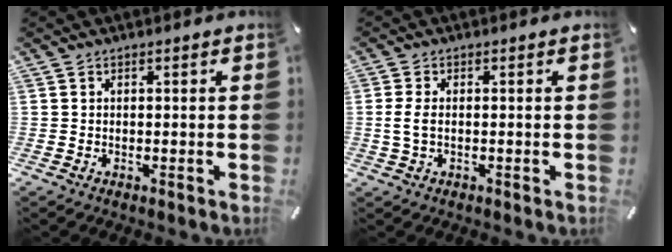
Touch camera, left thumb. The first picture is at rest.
{"total": 3.7, "force": [-0.2, 1.9, 3.2], "torque": [-0.073, 0.000, -0.006]}